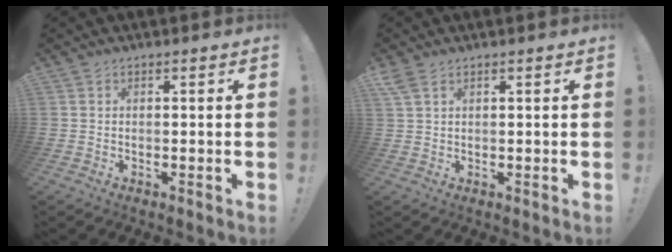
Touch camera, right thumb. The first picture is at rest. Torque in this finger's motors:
{"motor_torque": [-0.12, 0.66, 0.34, 0.07, 0.10]}